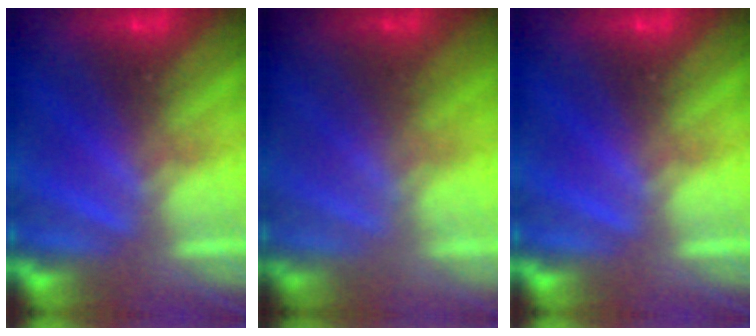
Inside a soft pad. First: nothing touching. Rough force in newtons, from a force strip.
{"total": 1.4}
{"total": 0.0}